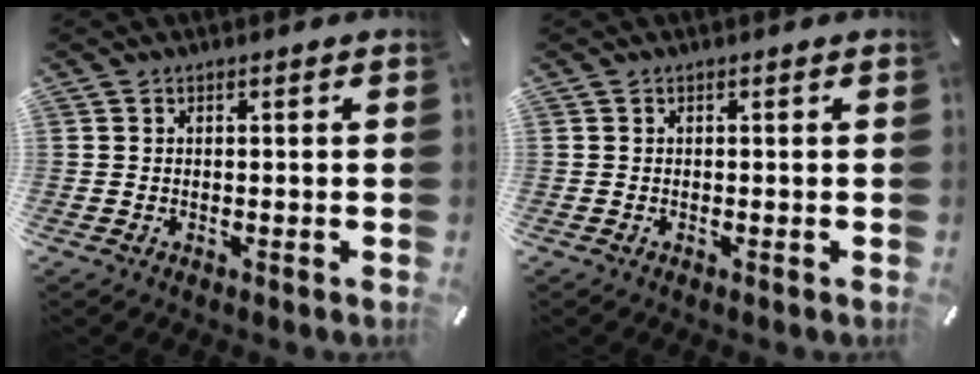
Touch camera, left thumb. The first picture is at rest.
{"total": 0.0}